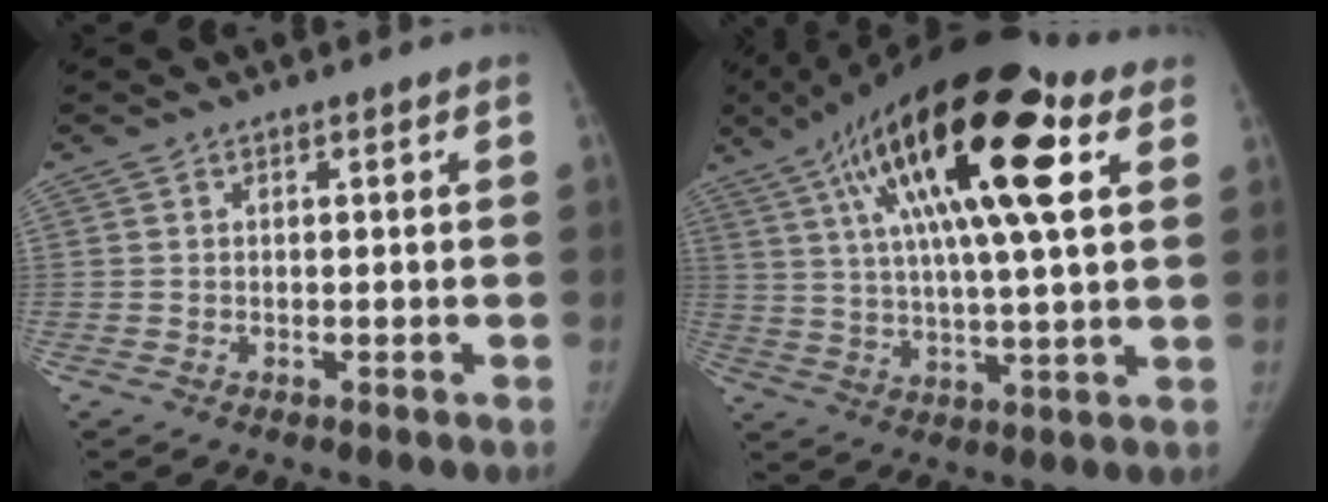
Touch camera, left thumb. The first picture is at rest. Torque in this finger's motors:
{"motor_torque": [0.58, 0.64, 2.67, -0.10, 0.24]}